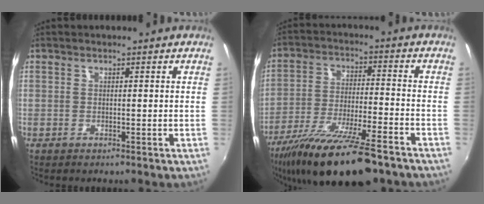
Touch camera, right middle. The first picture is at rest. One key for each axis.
{"total": 20.0, "fx": -14.9, "fy": 3.9, "fz": 12.7, "tx": -0.244, "ty": -0.051, "tz": -0.248}